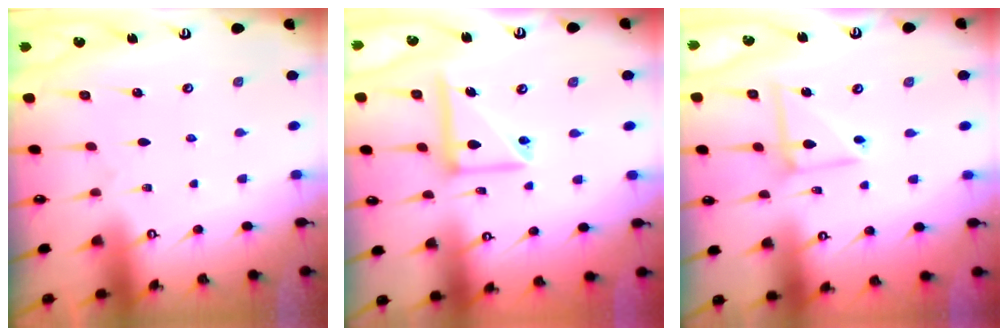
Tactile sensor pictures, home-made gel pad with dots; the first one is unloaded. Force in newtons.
{"total": 14.1, "press": 13.9, "slide": 2.3}
{"total": 7.2, "press": 7.2, "slide": 0.6}